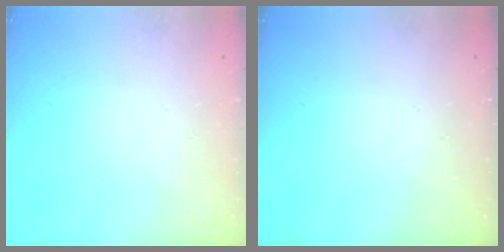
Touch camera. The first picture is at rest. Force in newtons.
{"total": 0.0}